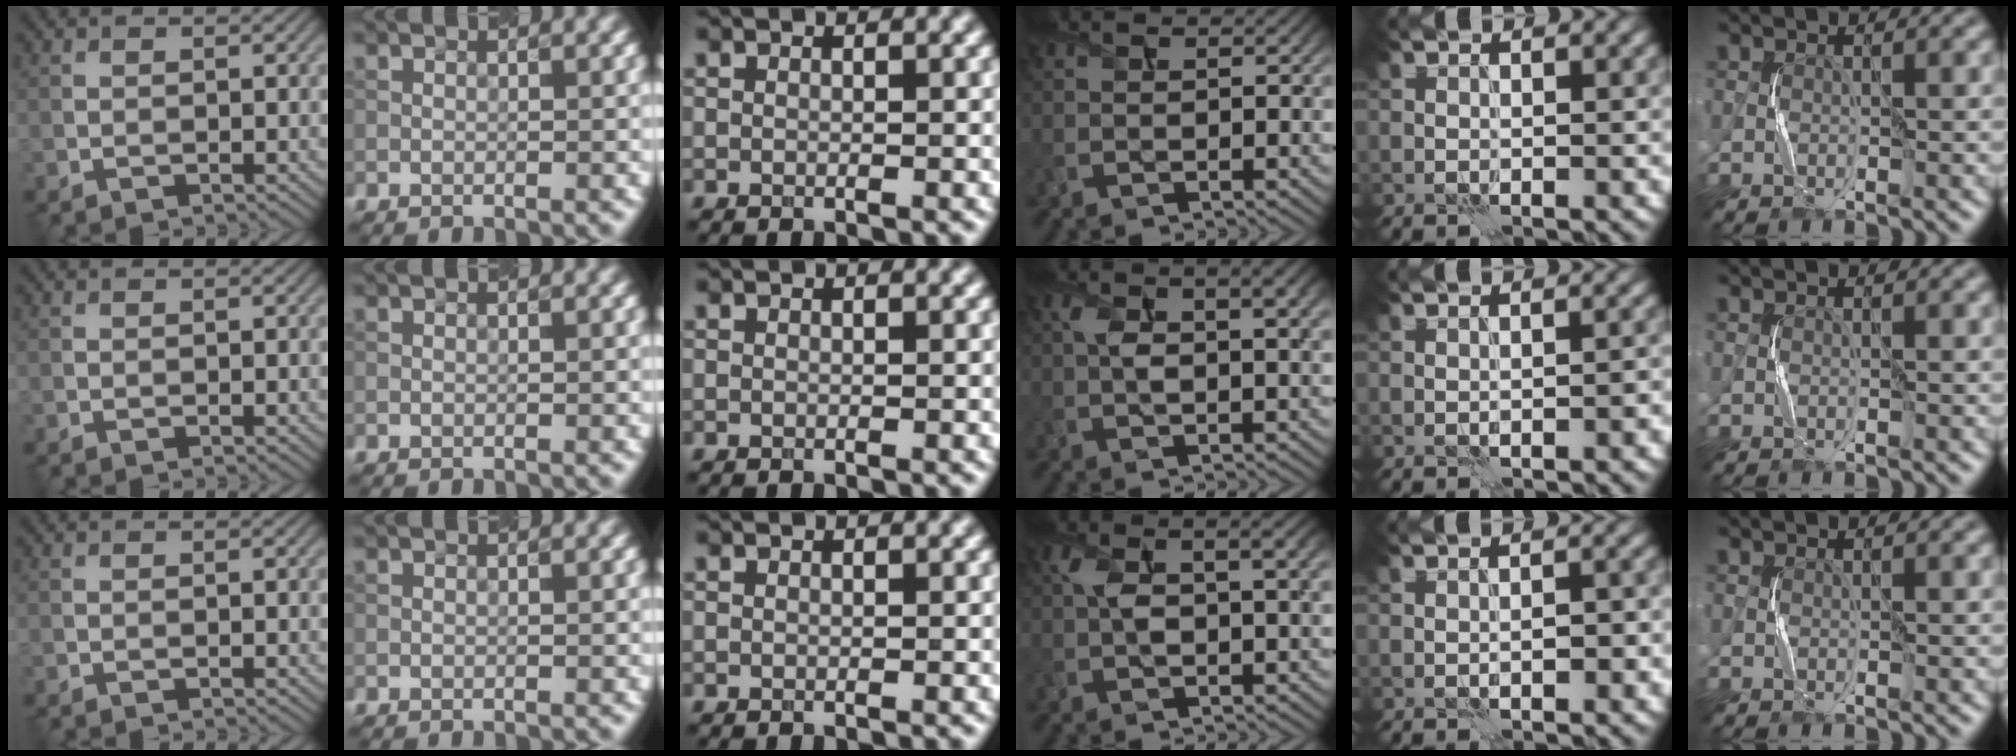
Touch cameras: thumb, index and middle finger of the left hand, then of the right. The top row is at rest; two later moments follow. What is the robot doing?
{"motion": "squeeze", "object": "air blower"}